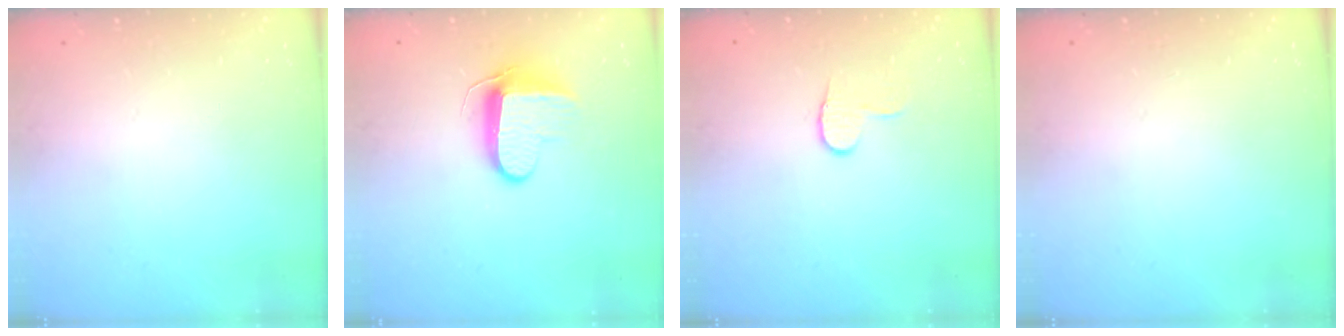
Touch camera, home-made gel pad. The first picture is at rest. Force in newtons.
{"total": 9.8, "press": 9.7, "slide": 1.1}
{"total": 6.3, "press": 6.3, "slide": 0.4}
{"total": 0.0}